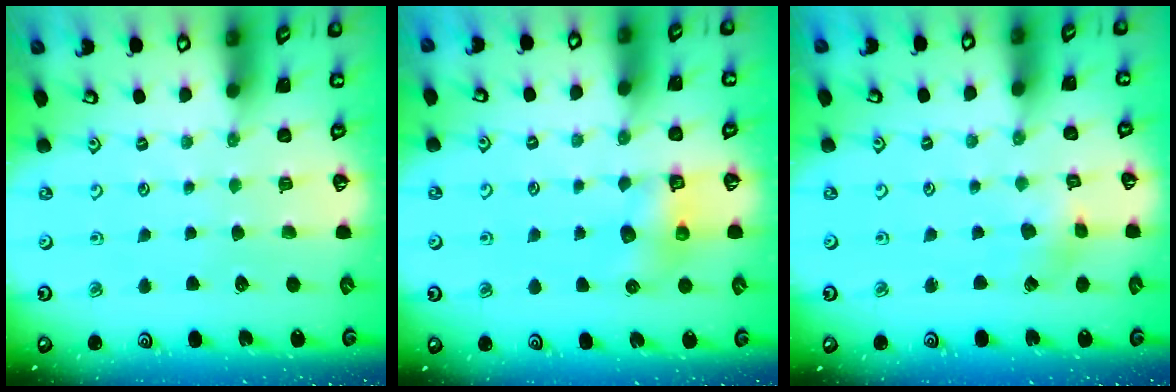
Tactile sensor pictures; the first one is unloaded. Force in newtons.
{"total": 7.6, "press": 7.6, "slide": 0.6}
{"total": 1.7, "press": 1.7, "slide": 0.2}